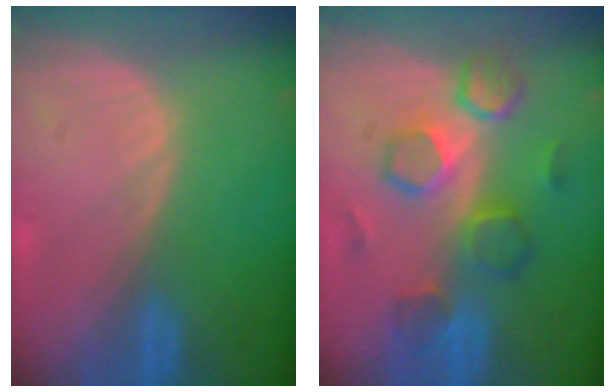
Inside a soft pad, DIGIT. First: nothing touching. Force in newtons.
{"total": 8.4, "press": 8.3, "slide": 1.4}